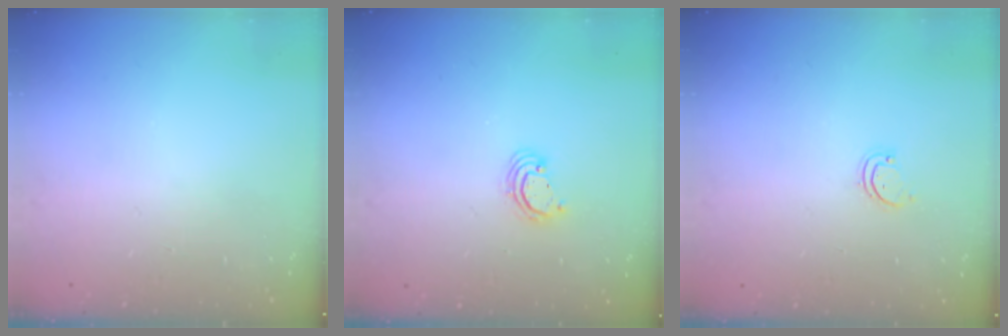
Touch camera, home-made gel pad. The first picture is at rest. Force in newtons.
{"total": 2.4, "press": 2.4, "slide": 0.1}
{"total": 1.7, "press": 1.7, "slide": 0.3}